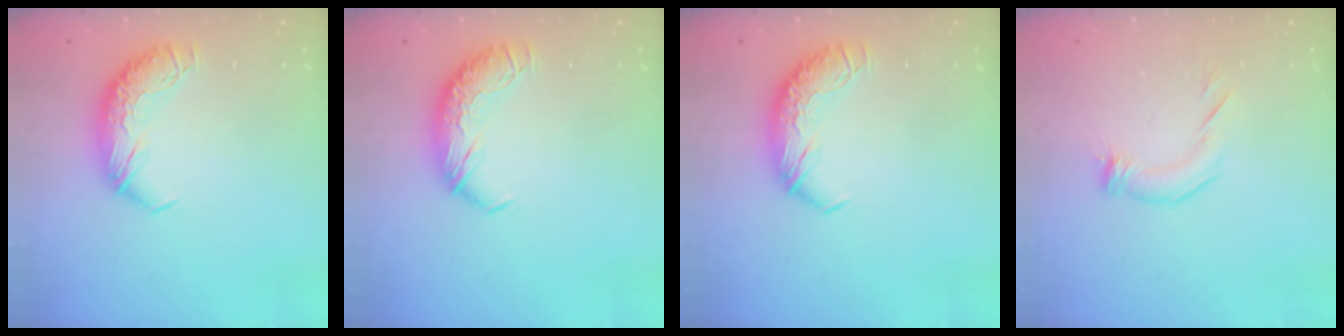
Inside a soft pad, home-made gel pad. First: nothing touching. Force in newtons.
{"total": 0.0}
{"total": 0.0}
{"total": 2.8, "press": 2.7, "slide": 0.8}